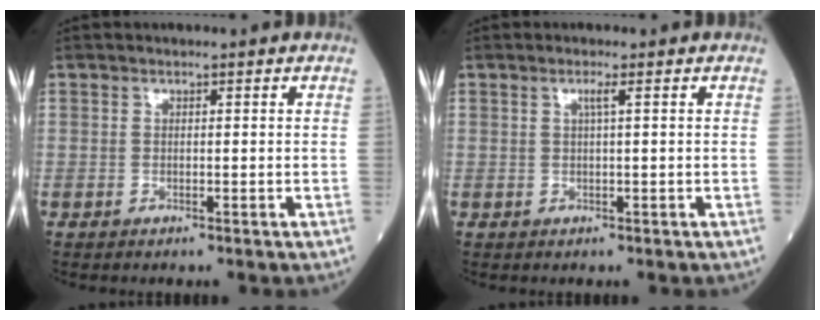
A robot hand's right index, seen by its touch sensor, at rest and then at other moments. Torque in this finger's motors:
{"motor_torque": [0.10, 0.03, 0.08, 0.03]}